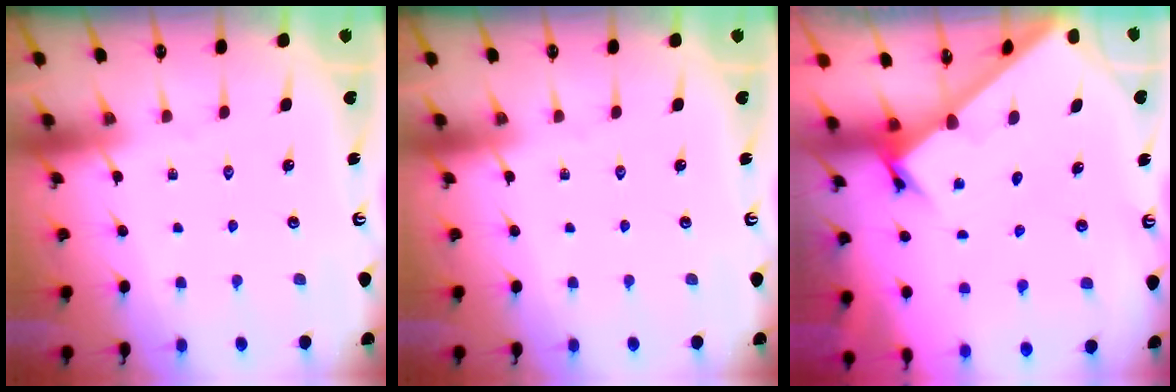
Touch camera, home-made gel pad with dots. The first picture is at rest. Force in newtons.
{"total": 0.0}
{"total": 1.8, "press": 1.8, "slide": 0.2}